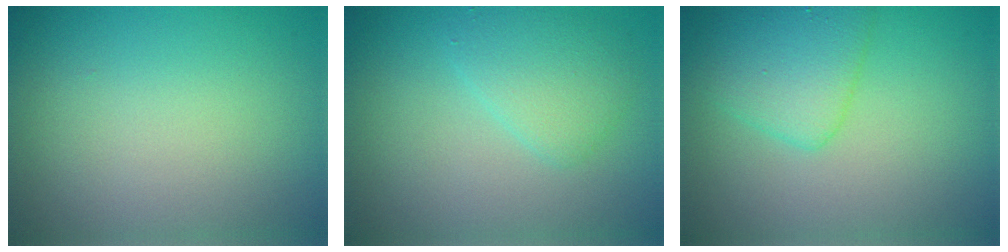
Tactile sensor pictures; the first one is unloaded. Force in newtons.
{"total": 2.6, "press": 2.6, "slide": 0.1}
{"total": 3.6, "press": 3.5, "slide": 0.3}